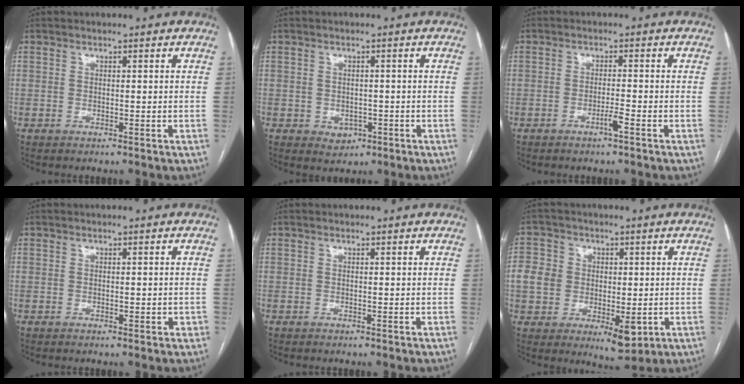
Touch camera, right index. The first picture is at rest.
{"total": 2.7, "force": [-1.0, 2.2, 1.2], "torque": [-0.011, 0.003, -0.004]}
{"total": 2.0, "force": [-1.3, -0.2, 1.5], "torque": [-0.029, -0.001, -0.024]}
{"total": 1.4, "force": [-0.2, 0.7, 1.2], "torque": [-0.018, 0.006, 0.000]}
{"total": 0.0}
{"total": 10.4, "force": [-1.2, 7.9, 6.7], "torque": [-0.110, 0.010, -0.011]}